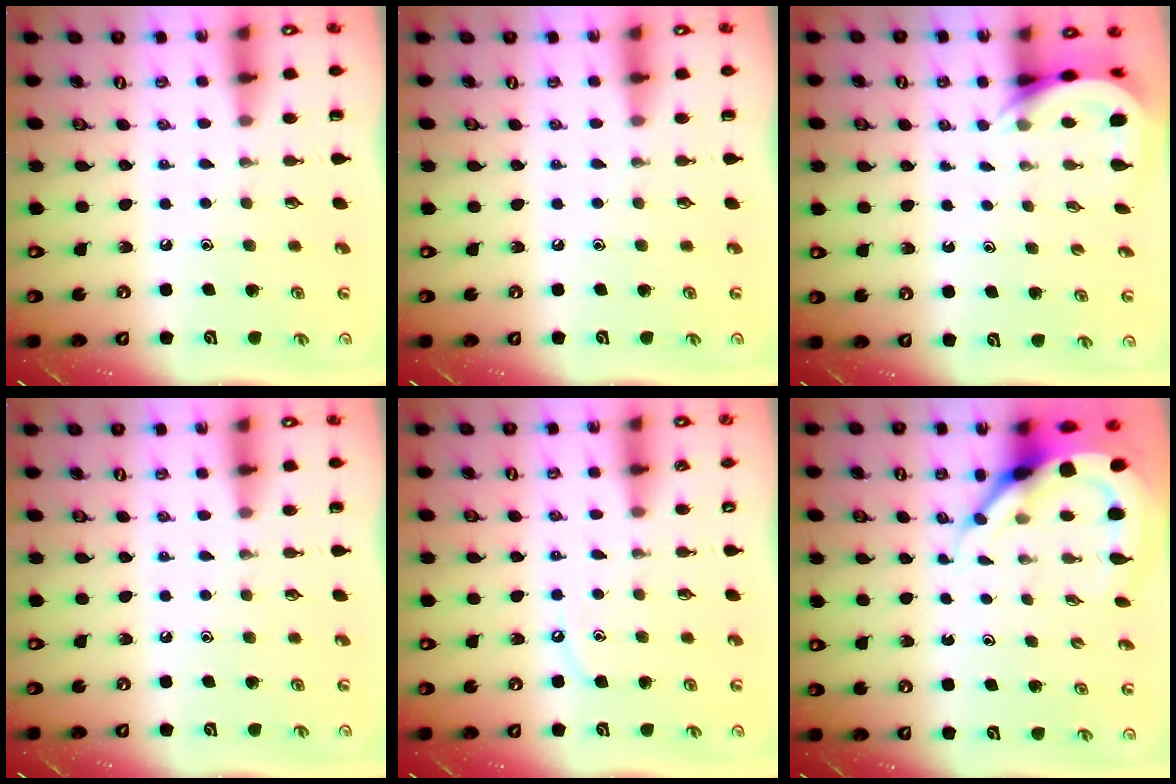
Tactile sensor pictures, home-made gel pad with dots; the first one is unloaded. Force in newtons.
{"total": 0.0}
{"total": 5.3, "press": 5.3, "slide": 0.3}
{"total": 0.0}
{"total": 4.7, "press": 4.6, "slide": 0.5}
{"total": 9.2, "press": 9.1, "slide": 1.2}